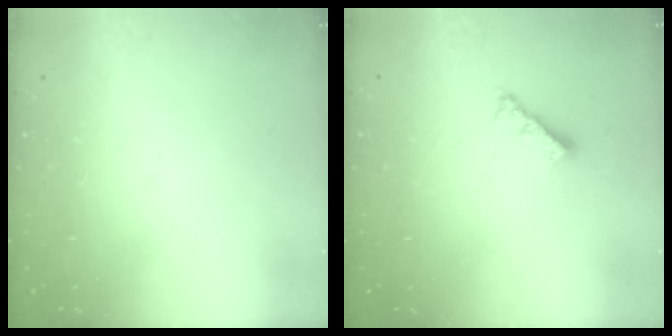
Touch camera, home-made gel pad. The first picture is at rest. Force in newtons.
{"total": 3.0, "press": 3.0, "slide": 0.6}